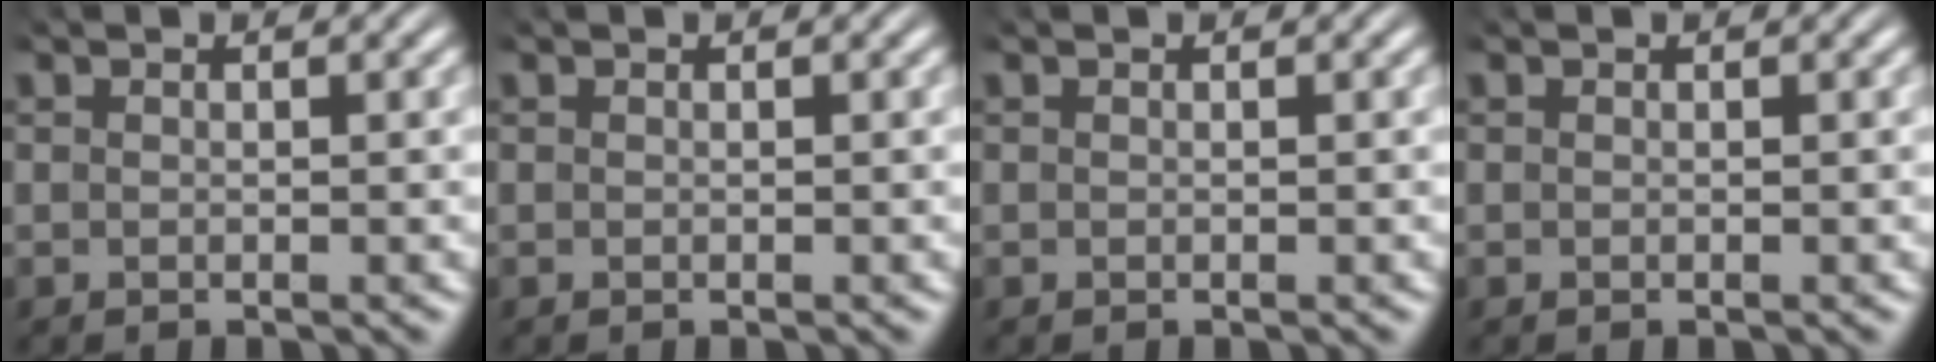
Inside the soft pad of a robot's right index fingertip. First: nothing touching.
{"total": 0.0}
{"total": 0.0}
{"total": 0.0}